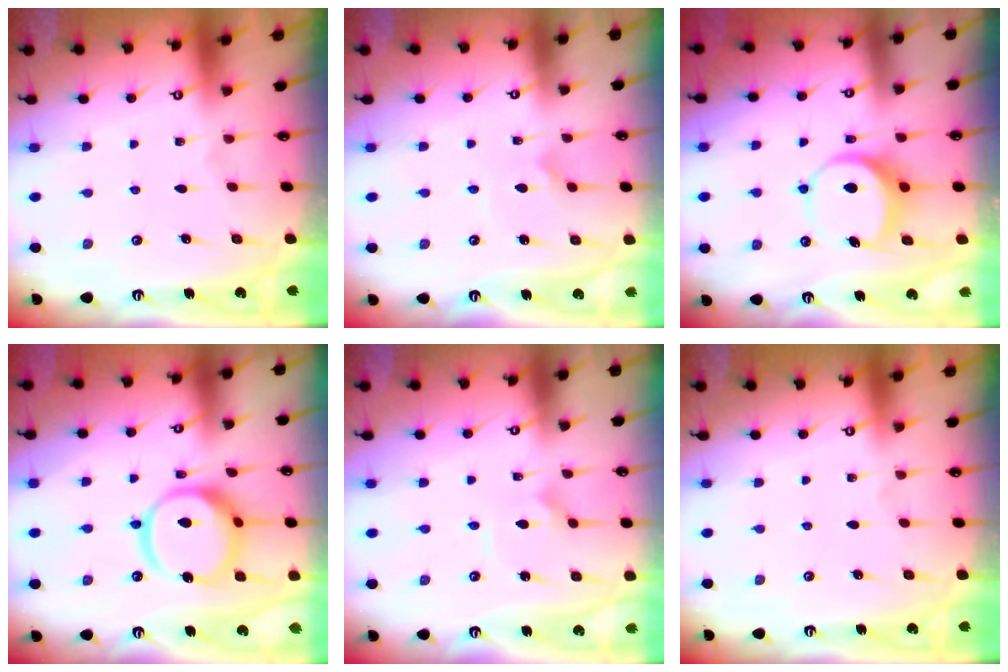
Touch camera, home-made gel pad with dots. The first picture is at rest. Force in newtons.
{"total": 4.2, "press": 4.2, "slide": 0.4}
{"total": 8.3, "press": 8.2, "slide": 1.1}
{"total": 15.2, "press": 15.1, "slide": 2.1}
{"total": 2.7, "press": 2.7, "slide": 0.1}
{"total": 0.0}